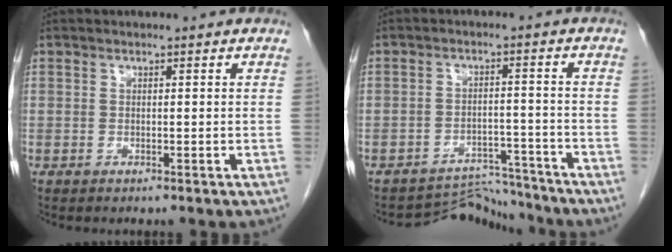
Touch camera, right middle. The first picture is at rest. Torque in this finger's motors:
{"motor_torque": [-1.36, -0.22, -0.35, -0.09]}